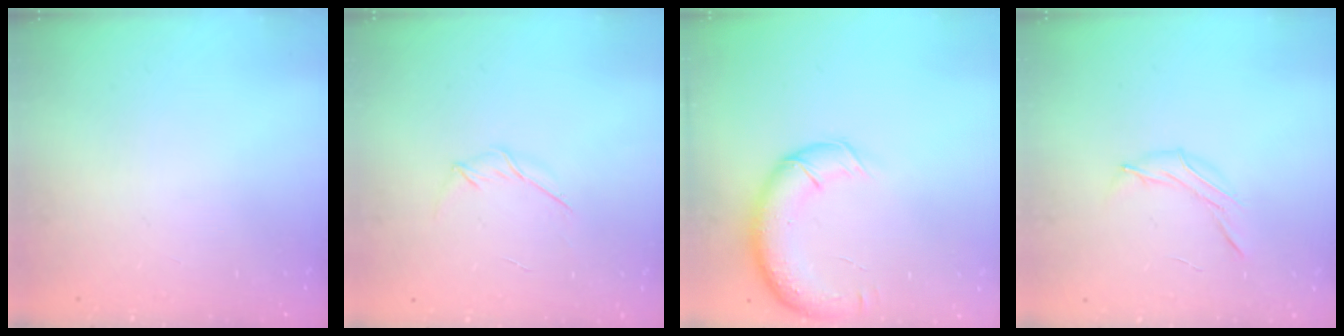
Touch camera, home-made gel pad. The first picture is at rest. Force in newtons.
{"total": 3.9, "press": 3.8, "slide": 0.9}
{"total": 14.1, "press": 13.5, "slide": 3.8}
{"total": 7.0, "press": 6.9, "slide": 1.4}